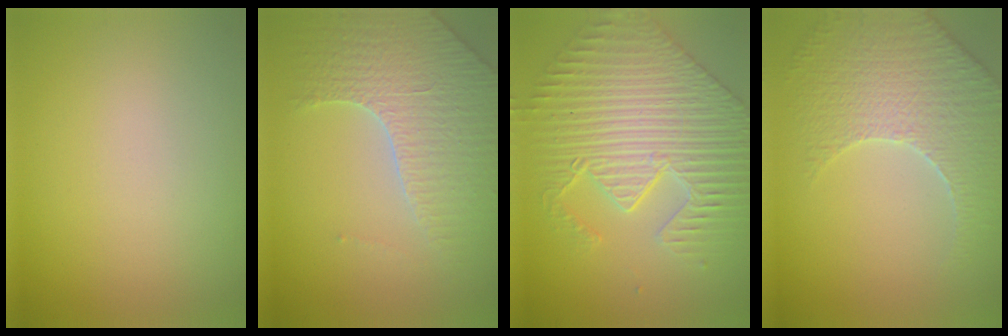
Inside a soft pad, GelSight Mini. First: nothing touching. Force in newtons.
{"total": 4.1, "press": 4.0, "slide": 0.8}
{"total": 6.6, "press": 5.7, "slide": 3.3}
{"total": 5.9, "press": 5.1, "slide": 3.0}